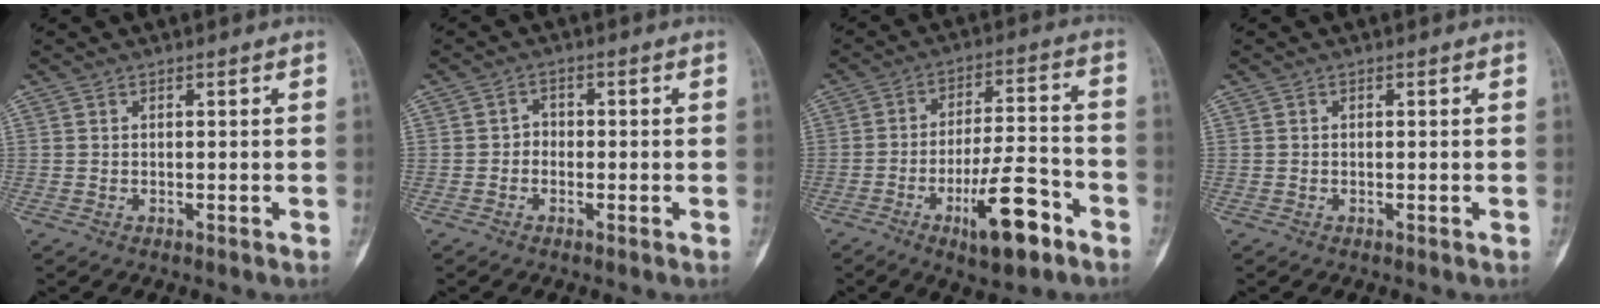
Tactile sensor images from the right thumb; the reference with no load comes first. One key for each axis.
{"total": 2.3, "fx": -0.7, "fy": 2.0, "fz": 1.0, "tx": 0.000, "ty": 0.009, "tz": -0.021}
{"total": 13.2, "fx": -6.8, "fy": 4.1, "fz": 10.6, "tx": -0.169, "ty": 0.041, "tz": -0.103}
{"total": 0.0}